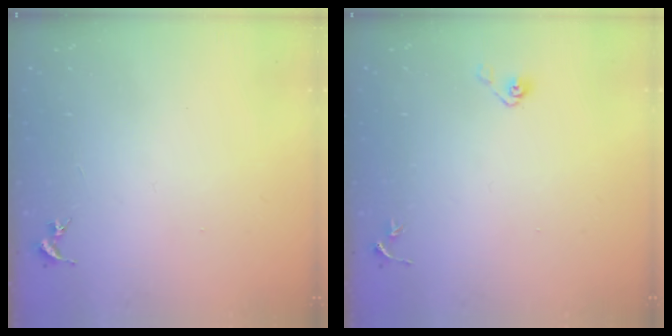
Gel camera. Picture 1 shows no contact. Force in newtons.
{"total": 4.0, "press": 3.4, "slide": 2.0}